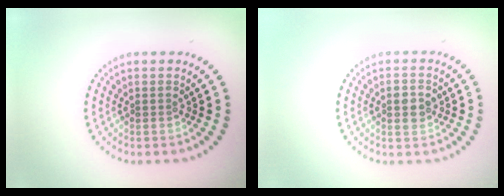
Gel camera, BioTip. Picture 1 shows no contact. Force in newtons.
{"total": 2.7, "press": 2.7, "slide": 0.2}